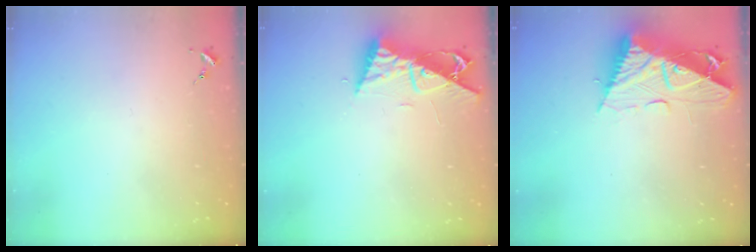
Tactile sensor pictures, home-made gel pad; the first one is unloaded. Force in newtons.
{"total": 9.7, "press": 9.7, "slide": 0.7}
{"total": 16.6, "press": 16.5, "slide": 1.5}